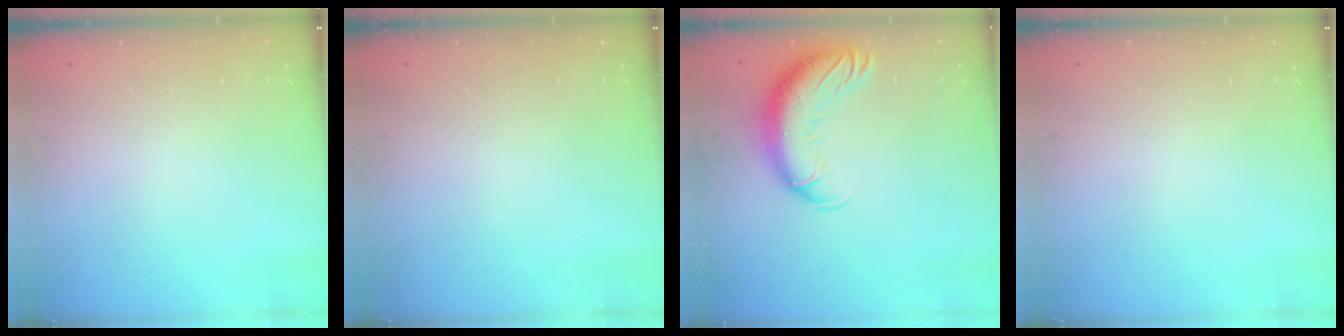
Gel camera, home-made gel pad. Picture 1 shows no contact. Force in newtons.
{"total": 0.0}
{"total": 14.0, "press": 13.6, "slide": 3.3}
{"total": 0.0}